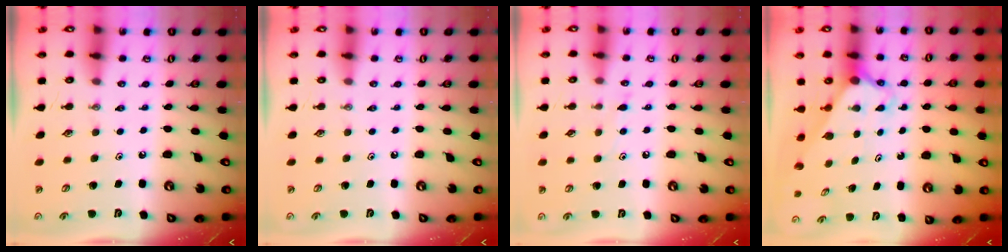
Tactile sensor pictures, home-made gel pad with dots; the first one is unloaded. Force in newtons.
{"total": 0.0}
{"total": 5.5, "press": 5.4, "slide": 0.7}
{"total": 2.7, "press": 2.7, "slide": 0.2}